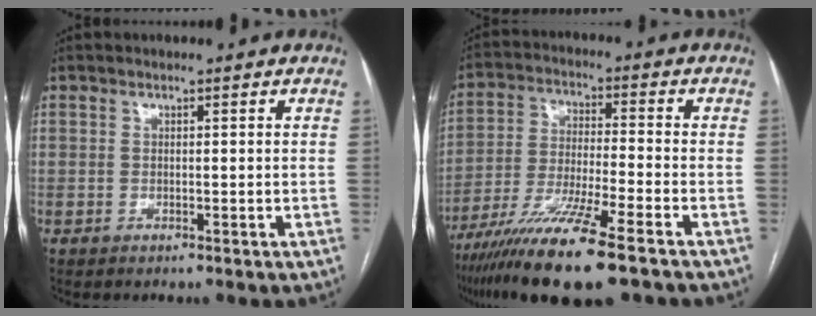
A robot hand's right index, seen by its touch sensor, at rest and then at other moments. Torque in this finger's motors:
{"motor_torque": [0.71, -0.72, 1.05, 0.21]}